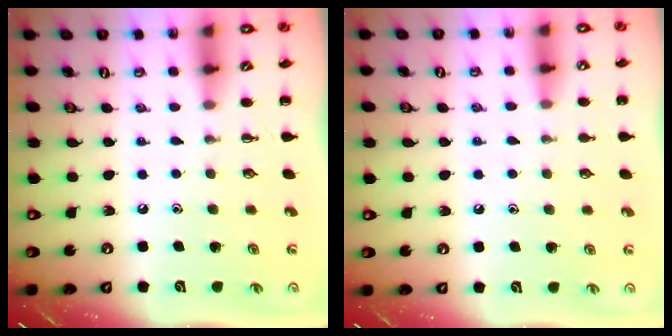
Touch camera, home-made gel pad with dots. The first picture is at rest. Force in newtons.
{"total": 6.6, "press": 6.3, "slide": 1.9}